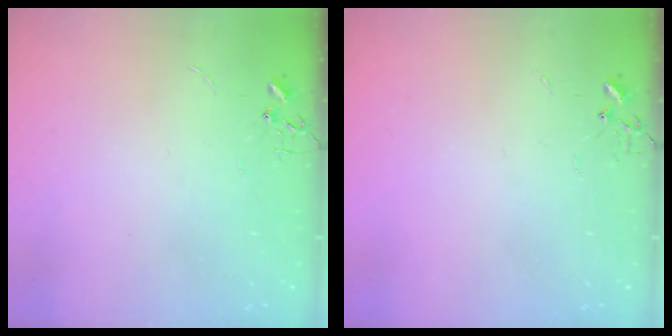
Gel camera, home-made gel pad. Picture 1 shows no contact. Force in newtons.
{"total": 0.0}